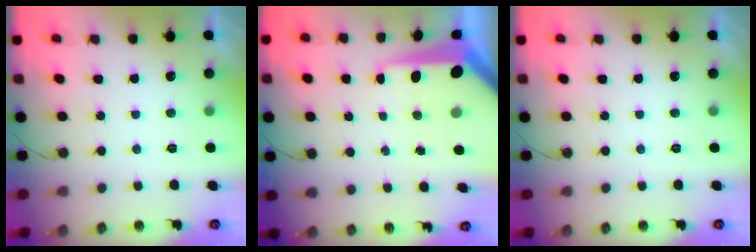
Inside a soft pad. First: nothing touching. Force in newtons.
{"total": 13.3, "press": 13.3, "slide": 1.2}
{"total": 0.0}